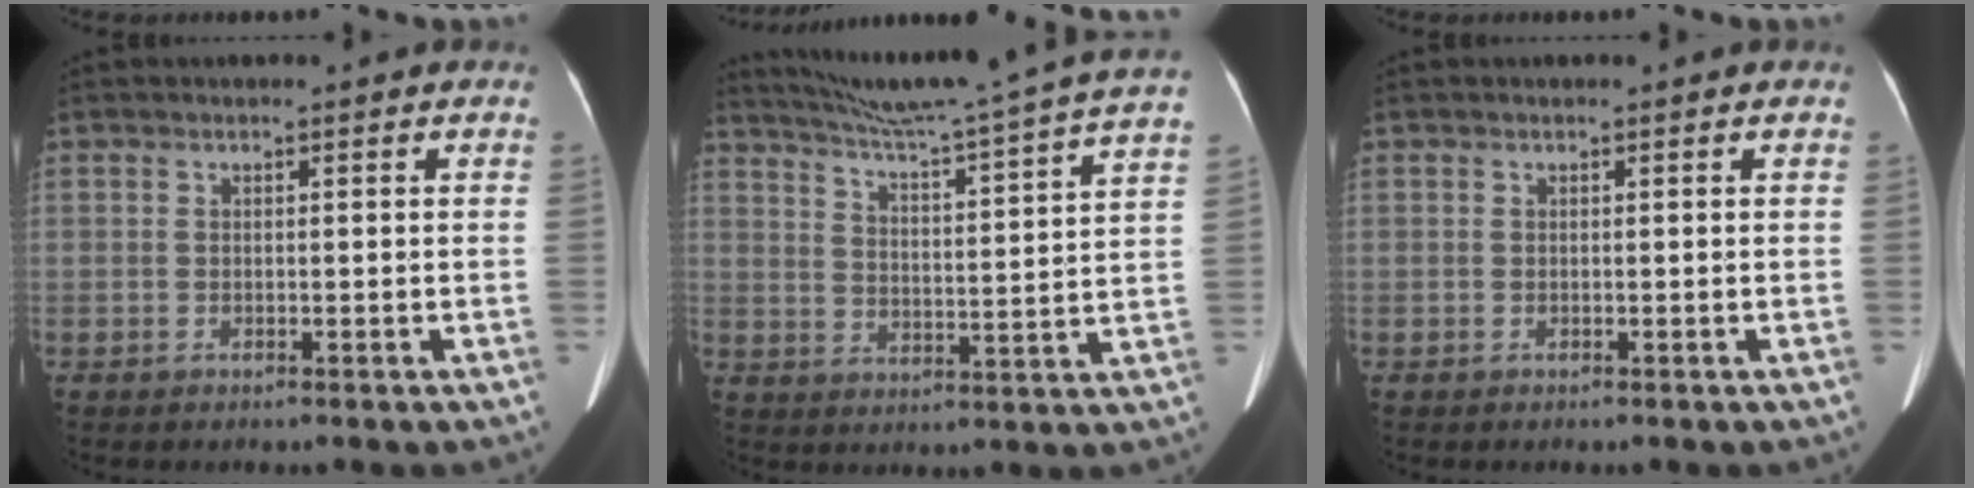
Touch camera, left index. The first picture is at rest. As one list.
[{"total": 22.2, "force": [19.5, -2.2, 10.4], "torque": [-0.177, -0.041, 0.263]}, {"total": 0.0}]